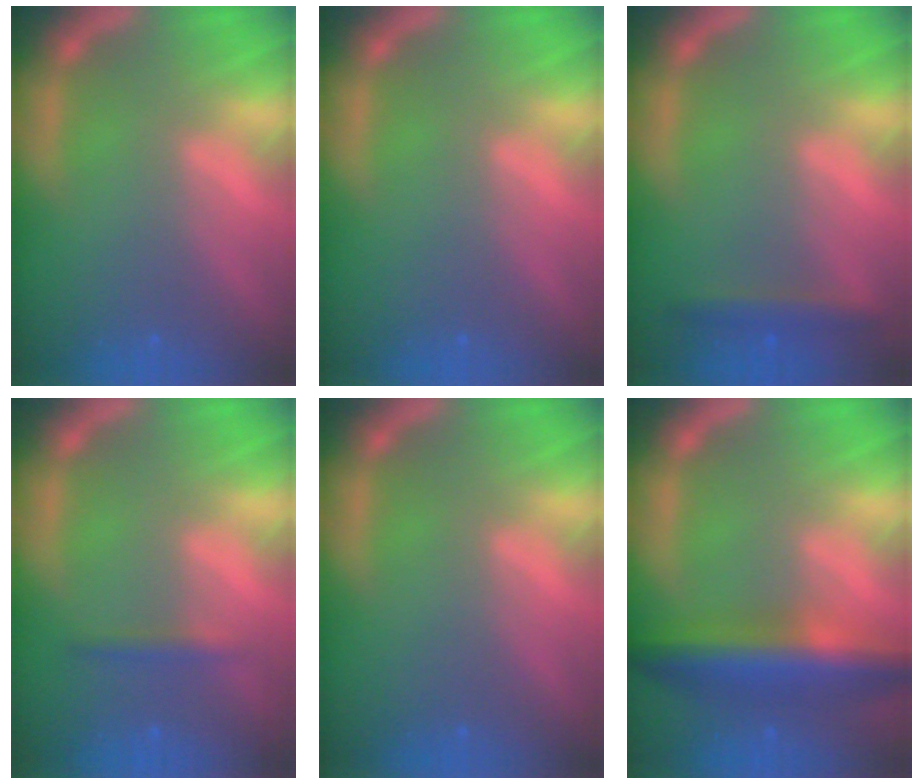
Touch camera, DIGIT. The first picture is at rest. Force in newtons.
{"total": 0.0}
{"total": 2.4}
{"total": 1.4}
{"total": 0.0}
{"total": 7.5}